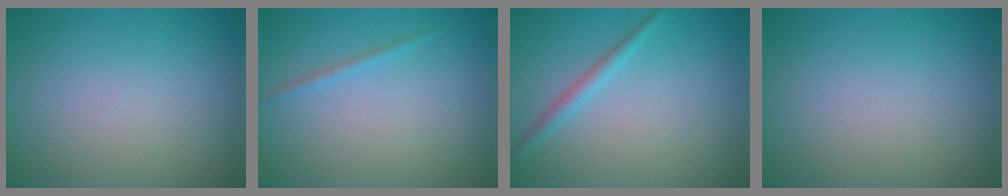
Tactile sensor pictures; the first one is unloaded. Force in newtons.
{"total": 0.8, "press": 0.8, "slide": 0.1}
{"total": 1.6, "press": 1.6, "slide": 0.1}
{"total": 0.0}